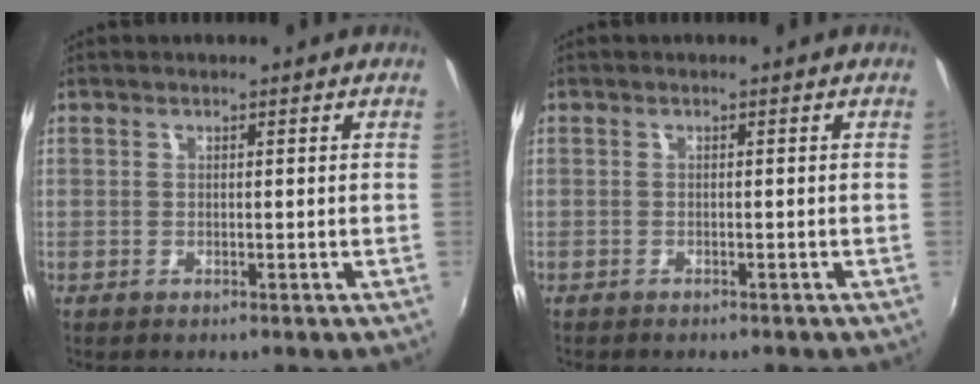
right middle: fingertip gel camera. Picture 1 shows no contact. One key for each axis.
{"total": 1.6, "fx": -1.5, "fy": 0.4, "fz": 0.5, "tx": -0.017, "ty": -0.010, "tz": -0.024}